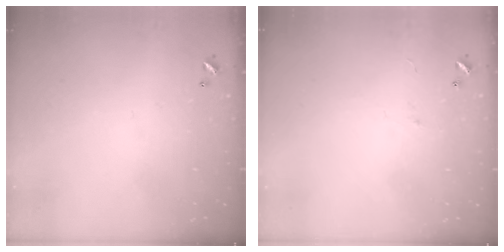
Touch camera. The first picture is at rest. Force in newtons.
{"total": 0.6, "press": 0.0, "slide": 0.6}